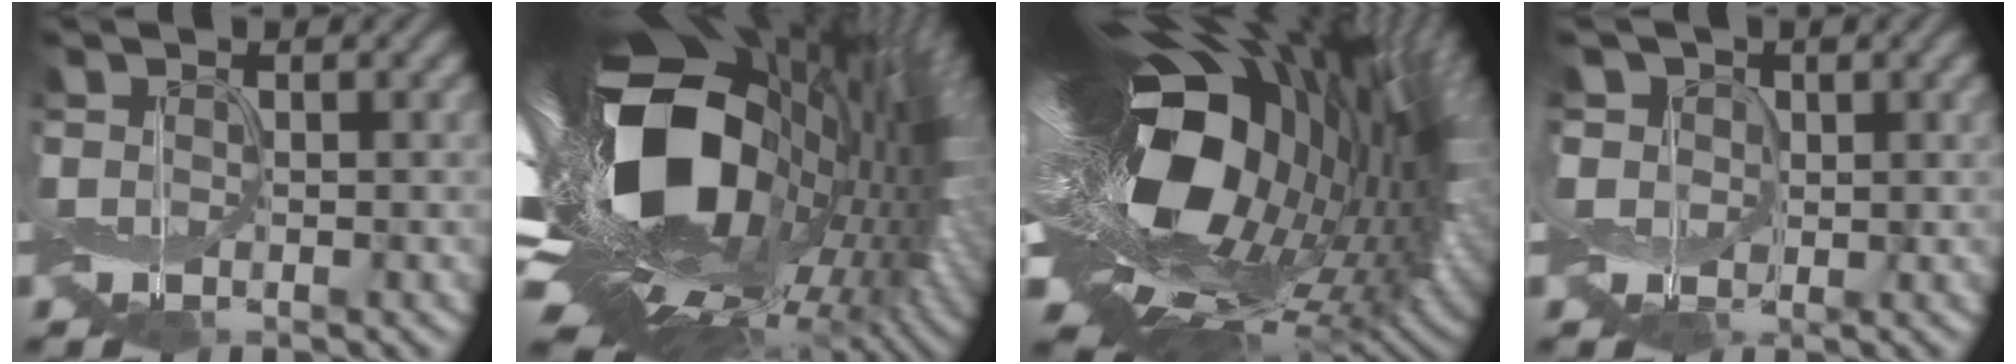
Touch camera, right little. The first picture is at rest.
{"total": 20.5, "force": [-0.6, 11.7, 16.8], "torque": [-0.274, -0.035, -0.029]}
{"total": 20.4, "force": [3.8, 10.3, 17.2], "torque": [-0.284, 0.012, 0.047]}
{"total": 2.6, "force": [0.9, 2.4, 0.7], "torque": [-0.028, 0.007, 0.007]}